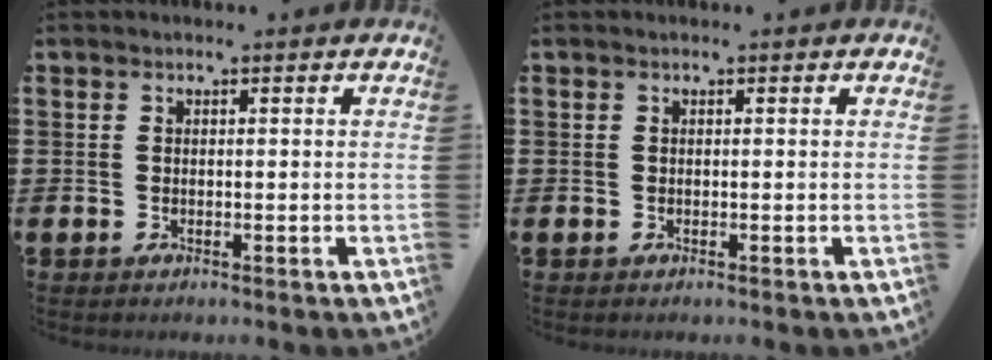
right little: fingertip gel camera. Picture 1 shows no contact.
{"total": 0.0}